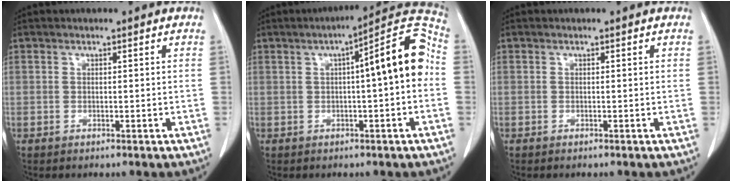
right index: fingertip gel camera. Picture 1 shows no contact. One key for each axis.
{"total": 11.1, "fx": 0.9, "fy": 1.5, "fz": 11.0, "tx": -0.147, "ty": 0.038, "tz": 0.008}
{"total": 0.0}